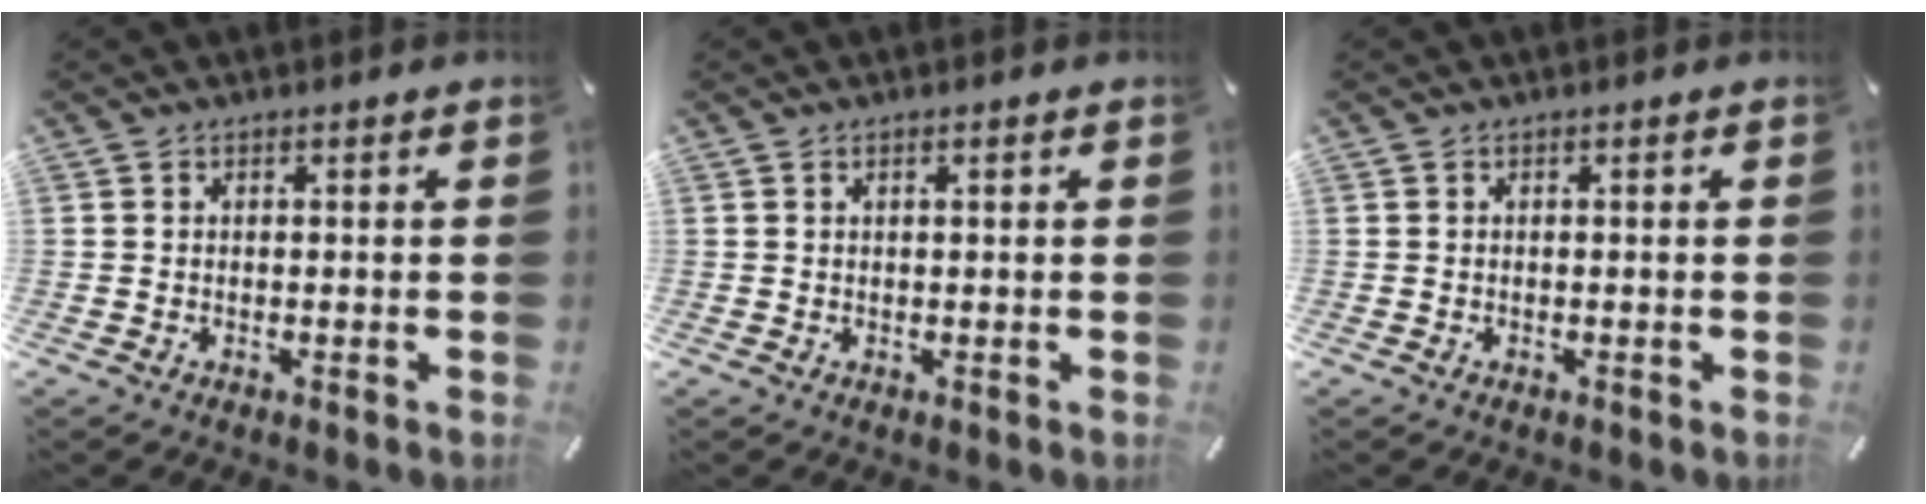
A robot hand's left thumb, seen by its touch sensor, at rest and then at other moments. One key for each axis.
{"total": 0.8, "fx": 0.3, "fy": 0.1, "fz": 0.7, "tx": -0.013, "ty": 0.001, "tz": 0.005}
{"total": 0.0}